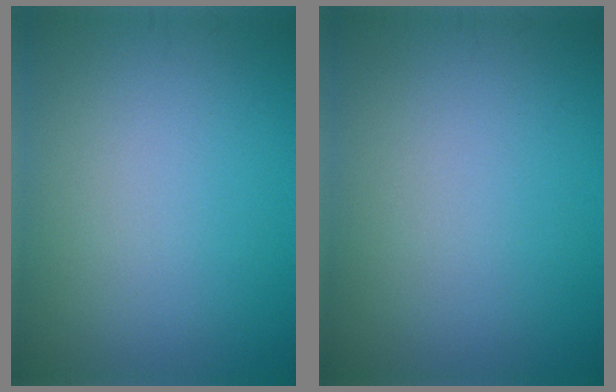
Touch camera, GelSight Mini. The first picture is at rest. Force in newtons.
{"total": 0.0}